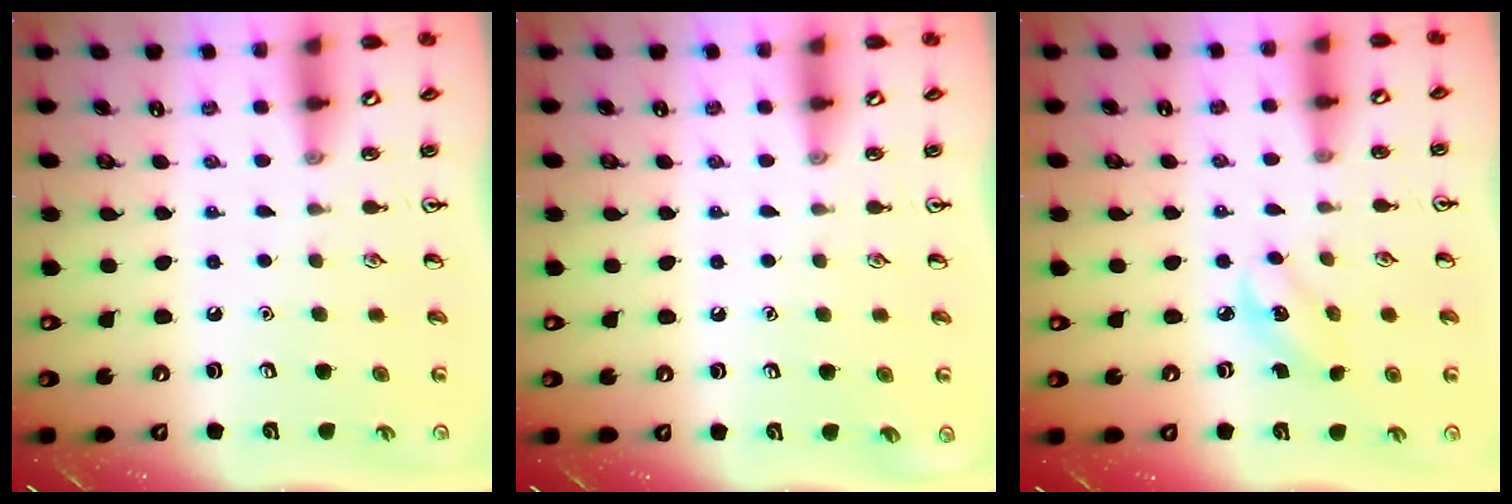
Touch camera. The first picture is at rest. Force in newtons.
{"total": 0.0}
{"total": 2.8, "press": 2.7, "slide": 0.8}